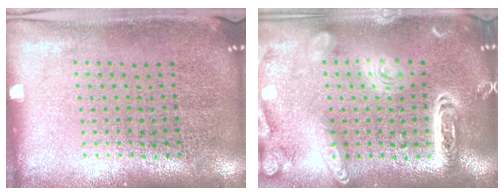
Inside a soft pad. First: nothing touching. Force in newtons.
{"total": 3.8, "press": 3.8, "slide": 0.3}